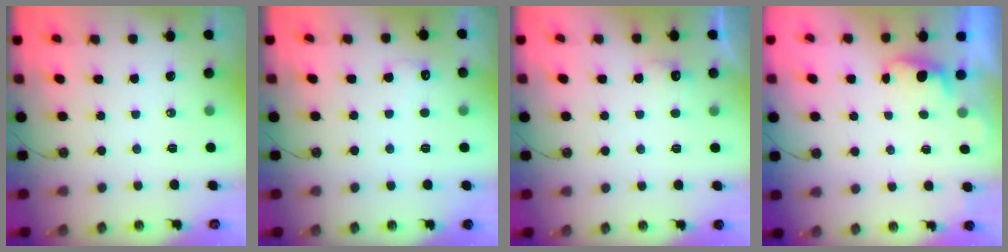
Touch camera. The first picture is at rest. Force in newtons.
{"total": 5.7, "press": 5.6, "slide": 1.2}
{"total": 6.9, "press": 6.7, "slide": 1.3}
{"total": 0.8, "press": 0.4, "slide": 0.7}